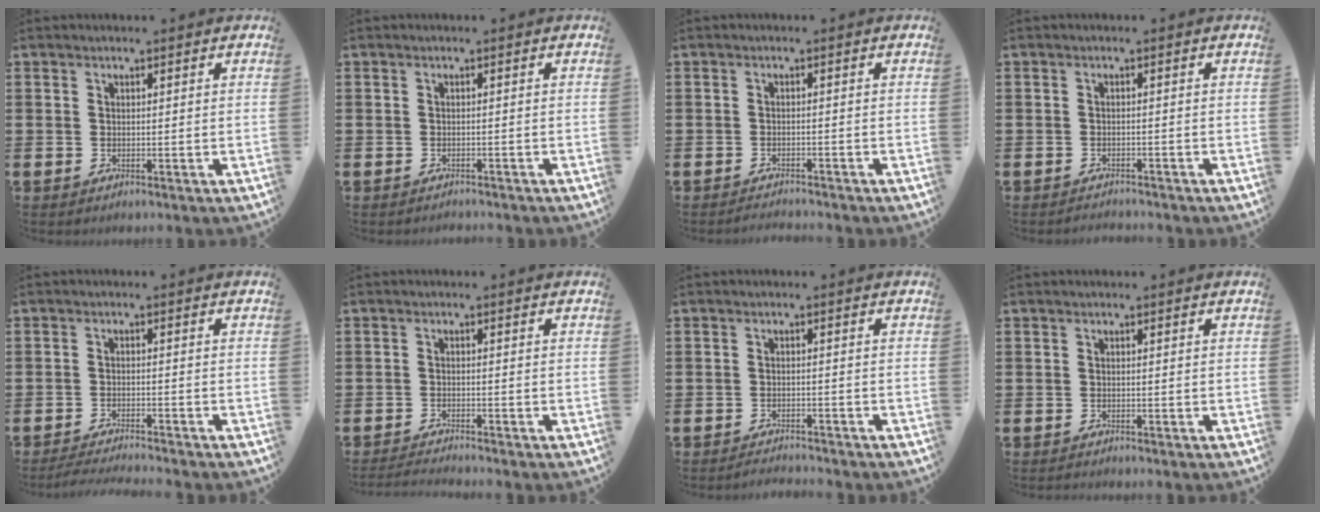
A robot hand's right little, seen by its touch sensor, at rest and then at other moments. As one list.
[{"total": 0.6, "force": [-0.6, 0.0, -0.1], "torque": [0.000, -0.001, -0.012]}, {"total": 1.2, "force": [-1.2, -0.1, -0.1], "torque": [-0.002, 0.002, -0.024]}, {"total": 1.0, "force": [-1.0, 0.0, -0.1], "torque": [-0.001, 0.002, -0.021]}, {"total": 2.1, "force": [-2.1, -0.2, 0.5], "torque": [-0.008, 0.005, -0.042]}, {"total": 1.3, "force": [-1.3, -0.1, 0.3], "torque": [-0.005, 0.002, -0.025]}, {"total": 1.5, "force": [-1.5, -0.1, -0.1], "torque": [-0.003, 0.004, -0.031]}, {"total": 0.0}]